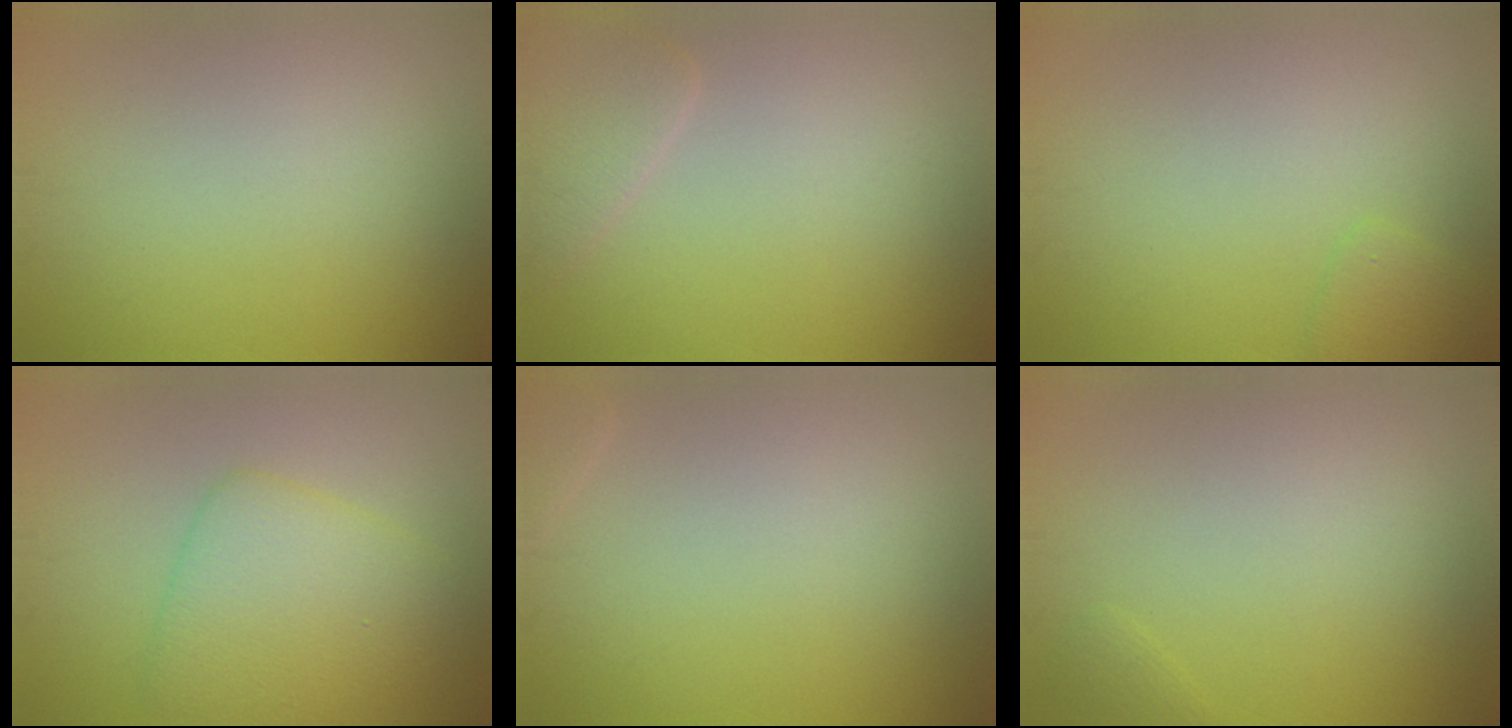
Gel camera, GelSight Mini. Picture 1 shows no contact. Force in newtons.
{"total": 2.4, "press": 2.4, "slide": 0.2}
{"total": 1.5, "press": 1.4, "slide": 0.1}
{"total": 5.4, "press": 5.4, "slide": 0.1}
{"total": 0.5, "press": 0.5, "slide": 0.1}
{"total": 0.5, "press": 0.5, "slide": 0.0}